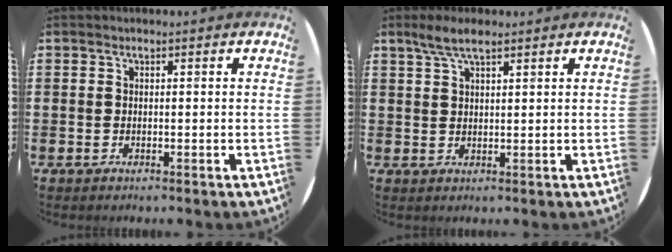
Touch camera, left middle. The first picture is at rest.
{"total": 3.7, "force": [2.7, 0.9, 2.3], "torque": [-0.050, 0.006, 0.048]}